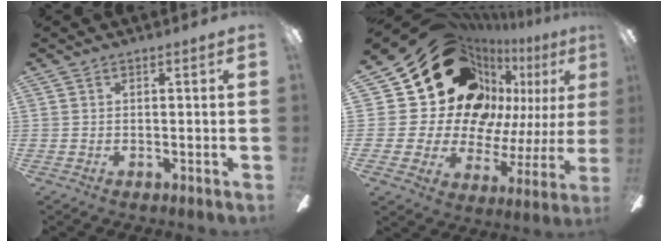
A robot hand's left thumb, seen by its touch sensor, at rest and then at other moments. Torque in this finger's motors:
{"motor_torque": [1.72, 3.29, 1.35, -1.42, 0.13]}